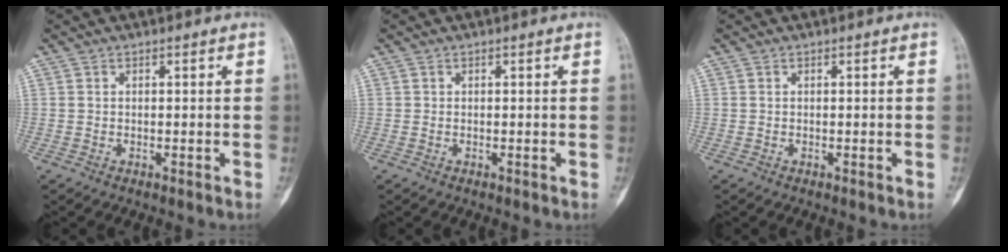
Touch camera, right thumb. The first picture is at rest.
{"total": 0.0}
{"total": 0.0}